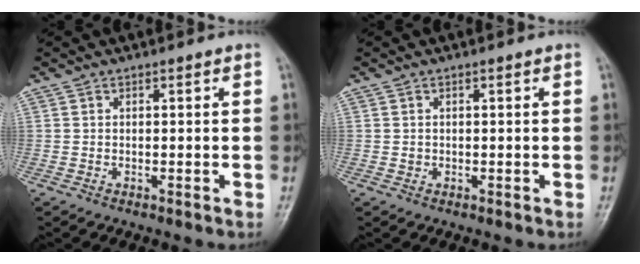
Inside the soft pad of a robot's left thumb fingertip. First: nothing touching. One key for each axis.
{"total": 0.8, "fx": 0.2, "fy": 0.6, "fz": 0.4, "tx": -0.001, "ty": 0.000, "tz": 0.006}